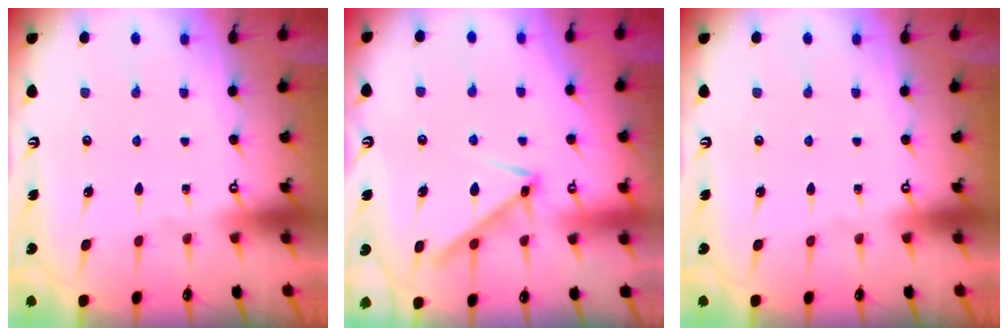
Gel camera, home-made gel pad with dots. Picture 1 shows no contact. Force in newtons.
{"total": 9.7, "press": 9.7, "slide": 0.1}
{"total": 0.0}